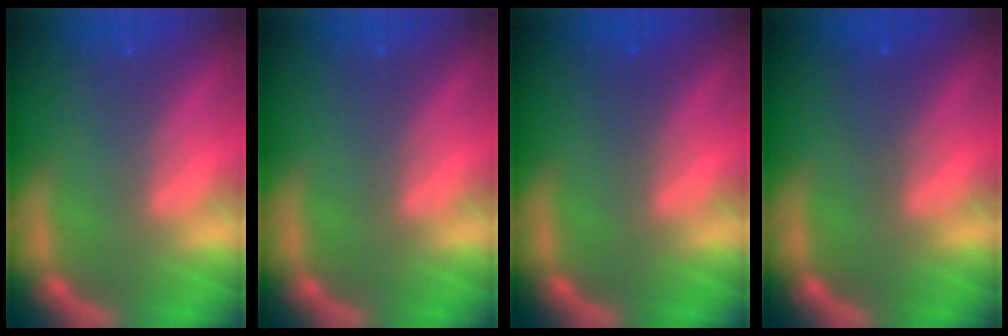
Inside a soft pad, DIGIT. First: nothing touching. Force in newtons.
{"total": 0.0}
{"total": 1.0}
{"total": 1.5}